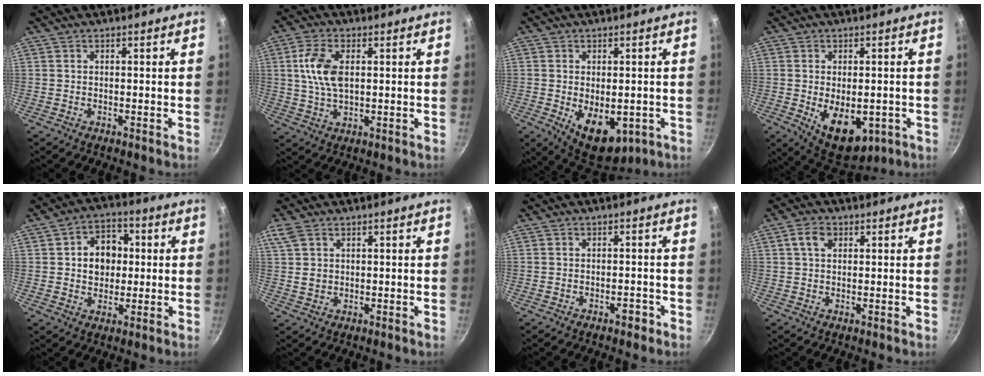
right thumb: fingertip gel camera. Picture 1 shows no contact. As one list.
[{"total": 8.6, "force": [1.6, 4.6, 7.0], "torque": [-0.133, 0.005, 0.029]}, {"total": 11.1, "force": [-2.6, 6.5, 8.6], "torque": [-0.098, -0.009, -0.019]}, {"total": 11.8, "force": [-2.8, 6.9, 9.1], "torque": [-0.103, -0.007, -0.021]}, {"total": 9.5, "force": [1.2, 7.6, 5.5], "torque": [-0.044, 0.009, 0.013]}, {"total": 4.4, "force": [1.9, 3.1, 2.5], "torque": [-0.042, -0.001, 0.040]}, {"total": 2.2, "force": [-1.4, 1.1, 1.3], "torque": [-0.007, 0.020, -0.014]}, {"total": 3.9, "force": [1.3, 2.5, 2.6], "torque": [-0.044, 0.006, 0.020]}]